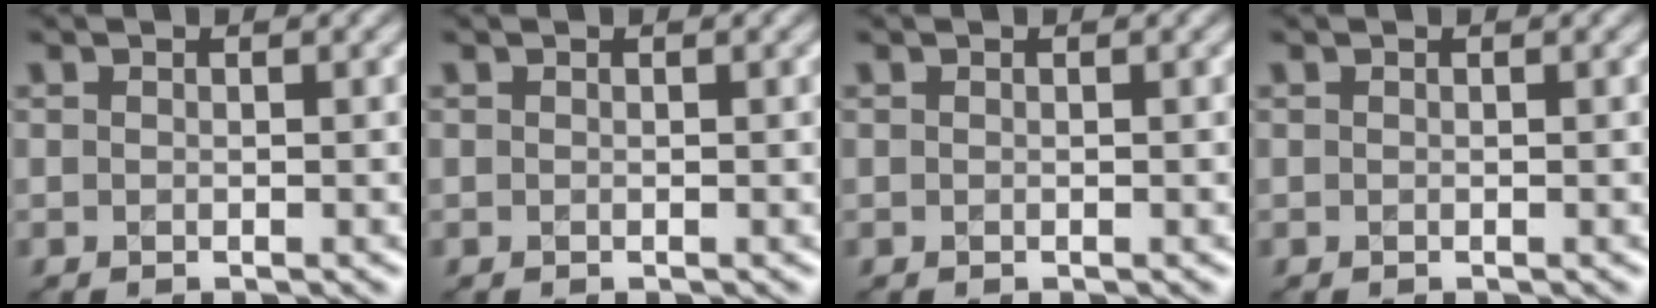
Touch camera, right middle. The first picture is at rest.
{"total": 0.0}
{"total": 0.0}
{"total": 0.0}